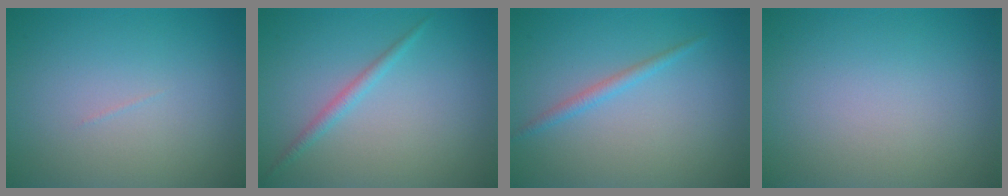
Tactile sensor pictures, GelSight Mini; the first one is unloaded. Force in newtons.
{"total": 1.3, "press": 1.3, "slide": 0.0}
{"total": 1.3, "press": 1.3, "slide": 0.1}
{"total": 0.0}